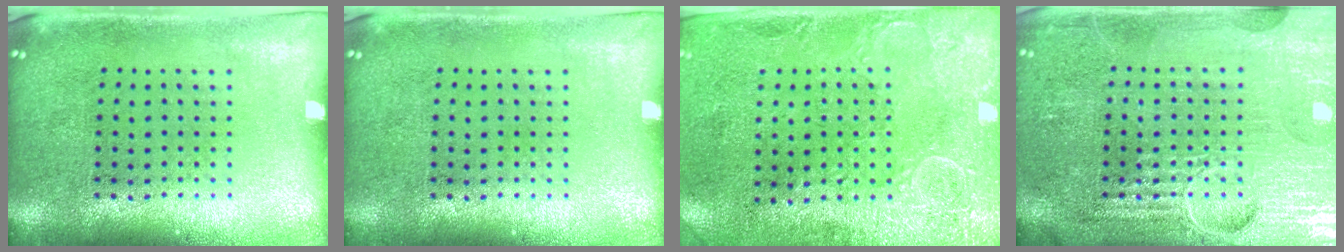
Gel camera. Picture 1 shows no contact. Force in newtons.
{"total": 0.0}
{"total": 2.9, "press": 2.3, "slide": 1.7}
{"total": 7.2, "press": 7.2, "slide": 0.9}